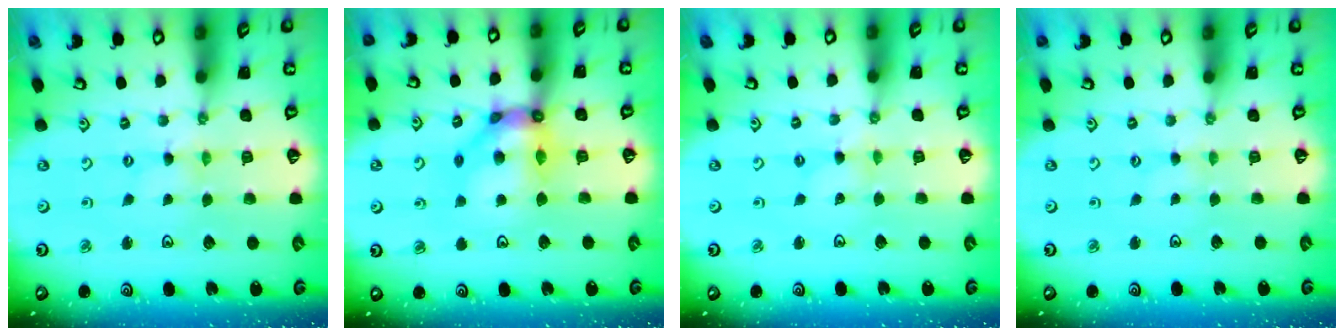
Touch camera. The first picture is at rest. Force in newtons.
{"total": 12.3, "press": 12.3, "slide": 1.2}
{"total": 1.5, "press": 1.5, "slide": 0.1}
{"total": 0.0}